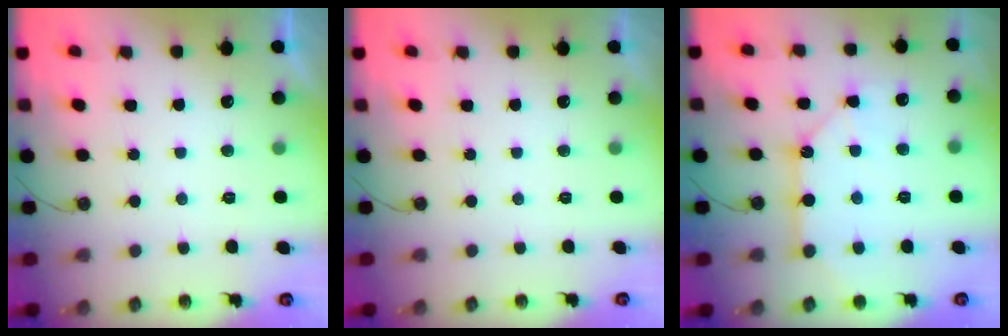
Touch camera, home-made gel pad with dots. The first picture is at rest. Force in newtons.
{"total": 0.0}
{"total": 10.7, "press": 10.7, "slide": 1.0}